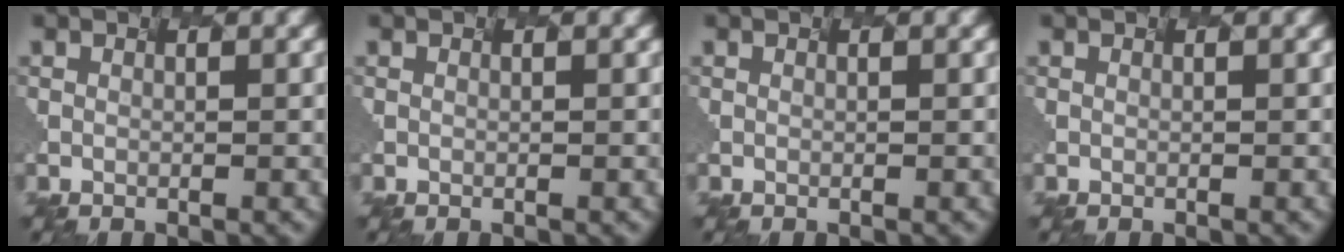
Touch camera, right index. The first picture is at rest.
{"total": 0.0}
{"total": 0.0}
{"total": 0.0}